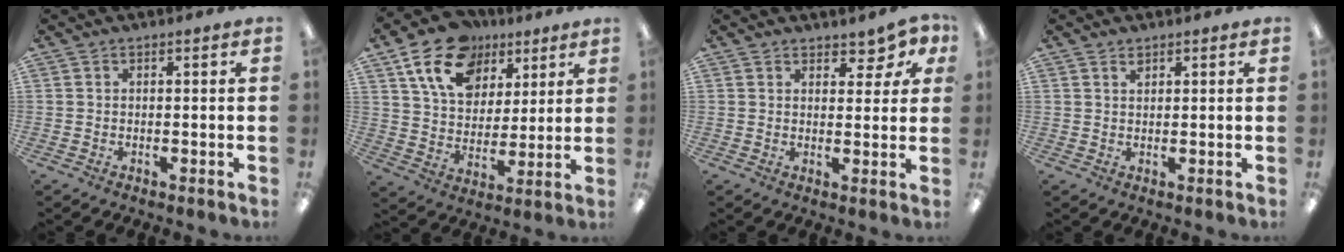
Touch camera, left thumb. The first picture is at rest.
{"total": 17.2, "force": [9.7, 11.8, 8.0], "torque": [-0.139, -0.034, 0.182]}
{"total": 4.7, "force": [3.7, 2.4, 1.8], "torque": [-0.013, -0.021, 0.062]}
{"total": 1.1, "force": [1.0, 0.4, 0.3], "torque": [0.000, -0.003, 0.017]}